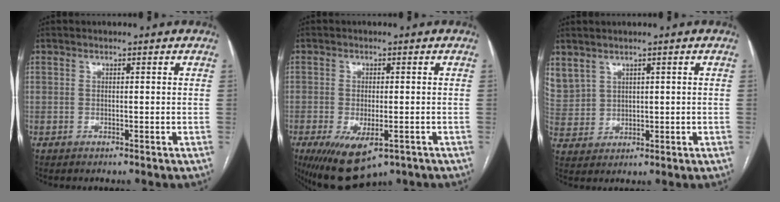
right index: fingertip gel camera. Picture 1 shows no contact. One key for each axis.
{"total": 10.3, "fx": -5.4, "fy": 4.3, "fz": 7.6, "tx": -0.142, "ty": -0.024, "tz": -0.076}
{"total": 9.3, "fx": 4.7, "fy": 7.3, "fz": 3.4, "tx": -0.116, "ty": 0.025, "tz": 0.119}